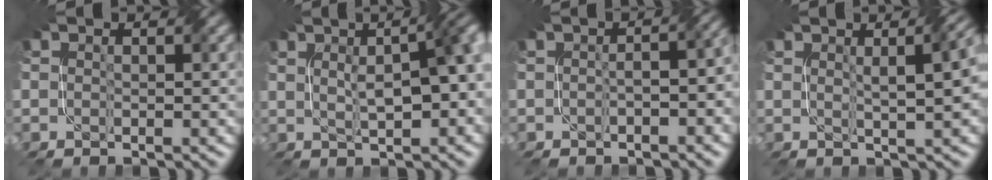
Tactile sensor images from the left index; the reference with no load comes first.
{"total": 8.0, "force": [1.6, 2.6, 7.4], "torque": [-0.087, 0.019, 0.016]}
{"total": 4.6, "force": [-1.1, 1.9, 4.1], "torque": [-0.039, 0.001, -0.016]}
{"total": 7.0, "force": [1.9, 2.5, 6.2], "torque": [-0.030, 0.037, 0.006]}